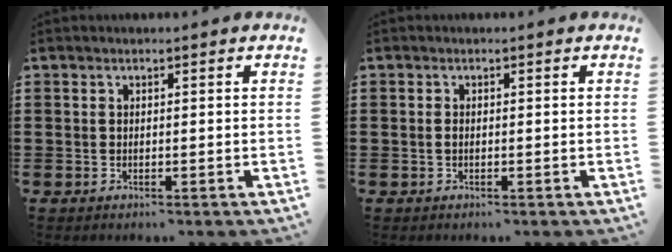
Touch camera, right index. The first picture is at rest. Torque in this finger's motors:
{"motor_torque": [2.14, 0.00, 0.01, 0.03]}